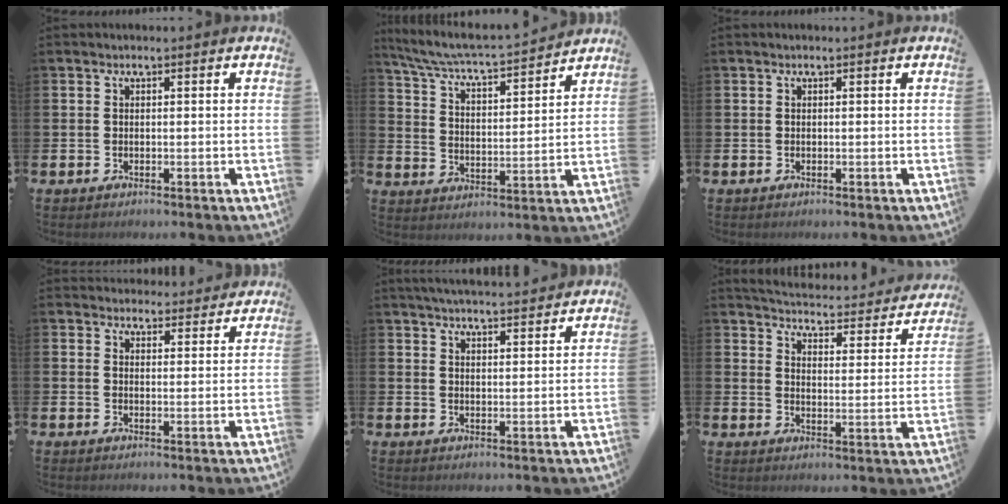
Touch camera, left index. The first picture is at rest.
{"total": 6.1, "force": [5.8, 0.3, 1.6], "torque": [-0.065, -0.049, 0.097]}
{"total": 0.0}
{"total": 3.6, "force": [3.4, 0.9, -0.2], "torque": [0.003, -0.019, 0.062]}
{"total": 4.1, "force": [4.0, -0.2, 0.3], "torque": [-0.011, -0.022, 0.072]}
{"total": 4.2, "force": [4.1, 0.4, 0.8], "torque": [-0.035, -0.038, 0.065]}